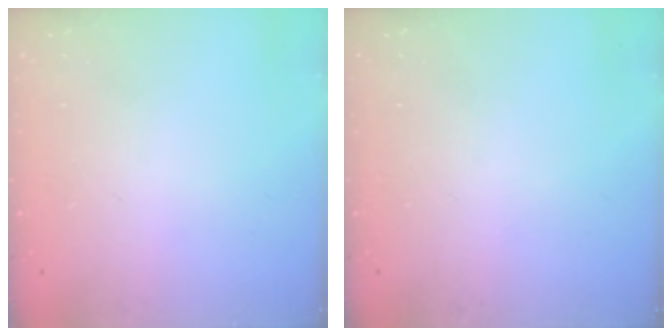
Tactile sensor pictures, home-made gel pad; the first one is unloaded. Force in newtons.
{"total": 0.0}